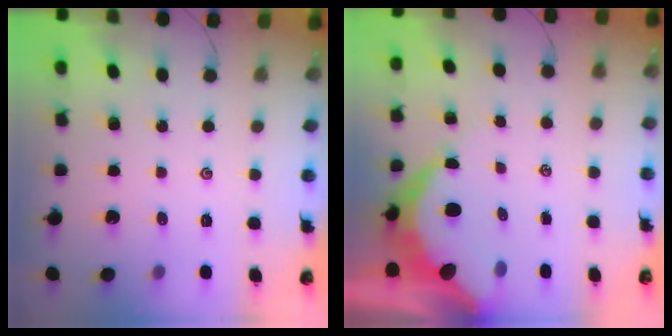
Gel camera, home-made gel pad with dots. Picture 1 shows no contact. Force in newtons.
{"total": 10.9, "press": 10.9, "slide": 1.2}